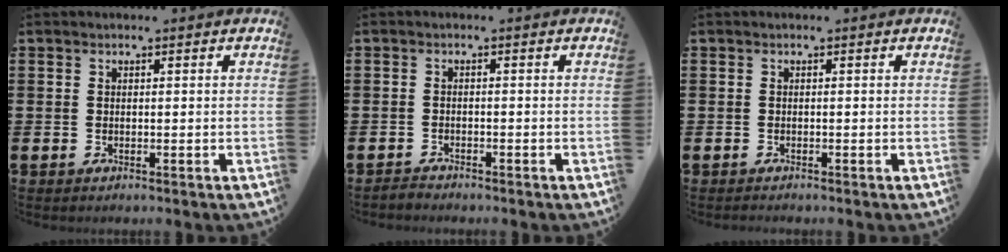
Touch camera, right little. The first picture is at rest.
{"total": 1.0, "force": [-0.9, 0.1, 0.0], "torque": [-0.003, -0.001, -0.019]}
{"total": 0.0}